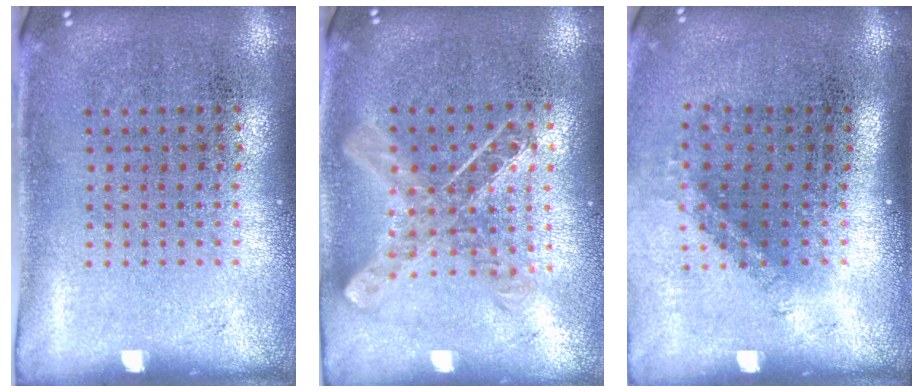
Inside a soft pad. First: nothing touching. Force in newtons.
{"total": 1.0, "press": 1.0, "slide": 0.2}
{"total": 1.3, "press": 0.9, "slide": 0.9}